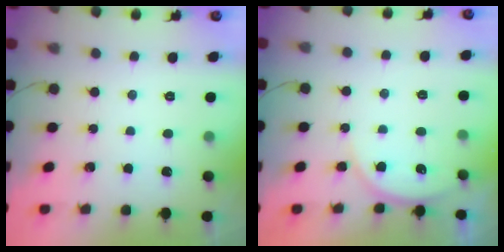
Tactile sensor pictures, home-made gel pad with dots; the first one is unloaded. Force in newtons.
{"total": 5.8, "press": 5.8, "slide": 0.7}